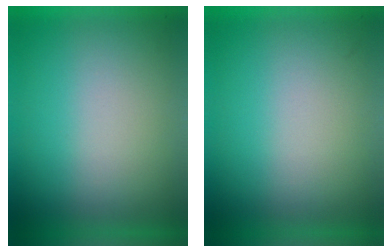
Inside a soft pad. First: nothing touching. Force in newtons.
{"total": 0.0}